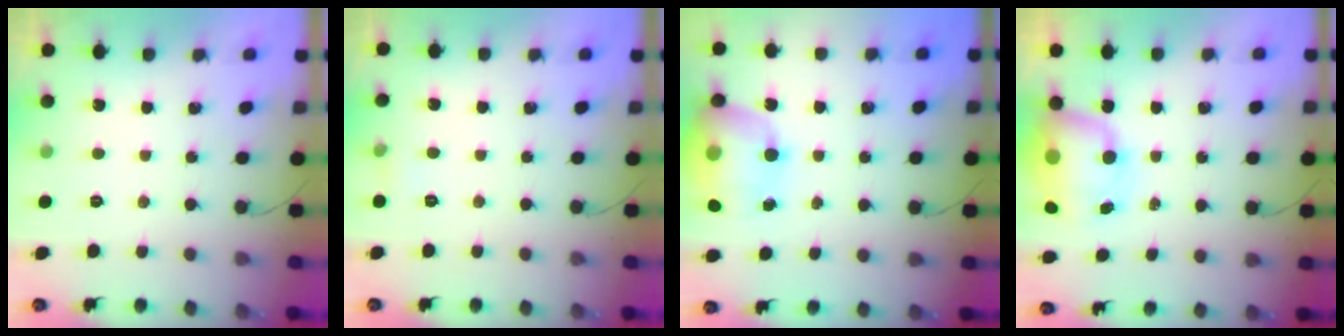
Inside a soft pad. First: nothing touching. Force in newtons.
{"total": 3.7, "press": 3.4, "slide": 1.5}
{"total": 18.1, "press": 17.9, "slide": 2.5}
{"total": 11.2, "press": 10.9, "slide": 2.8}